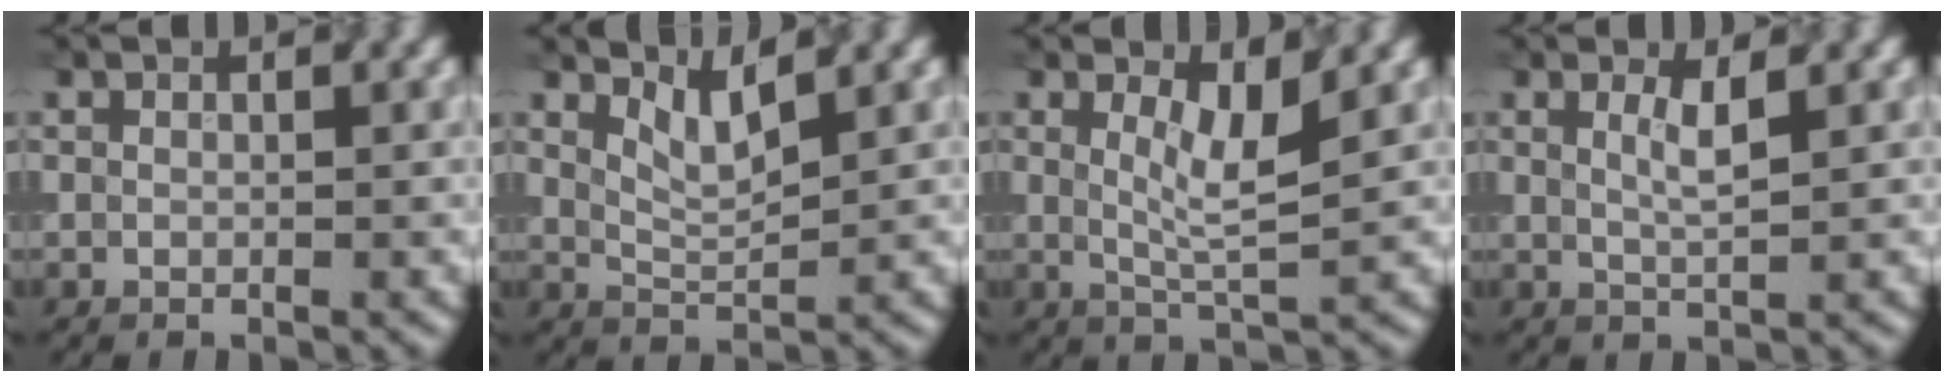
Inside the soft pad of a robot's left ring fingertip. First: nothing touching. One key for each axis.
{"total": 2.5, "fx": 1.8, "fy": 0.5, "fz": 1.7, "tx": -0.035, "ty": -0.010, "tz": 0.039}
{"total": 3.3, "fx": 1.1, "fy": 0.7, "fz": 3.1, "tx": -0.055, "ty": -0.008, "tz": 0.022}
{"total": 2.1, "fx": 0.8, "fy": 0.5, "fz": 1.9, "tx": -0.033, "ty": -0.003, "tz": 0.012}